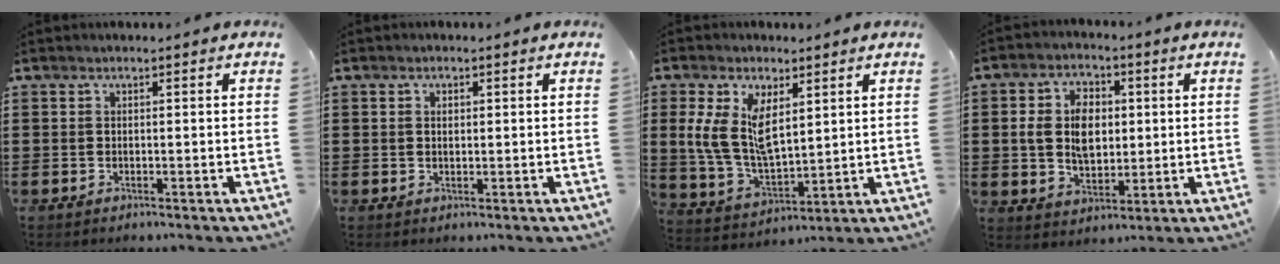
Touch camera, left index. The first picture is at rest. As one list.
[{"total": 0.9, "force": [0.4, 0.6, 0.5], "torque": [-0.012, 0.003, 0.007]}, {"total": 9.4, "force": [3.7, 4.8, 7.2], "torque": [-0.163, -0.002, 0.067]}, {"total": 7.7, "force": [1.1, 5.4, 5.4], "torque": [-0.124, 0.012, 0.013]}]